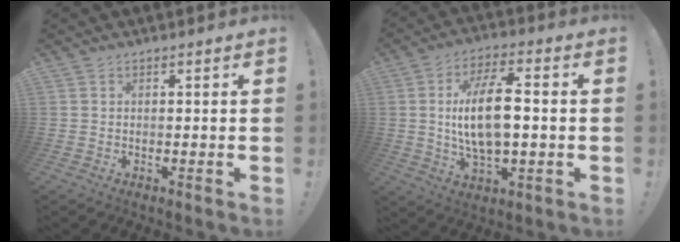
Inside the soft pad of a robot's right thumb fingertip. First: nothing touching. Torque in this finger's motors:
{"motor_torque": [-0.04, 0.57, 0.30, 0.07, 0.15]}